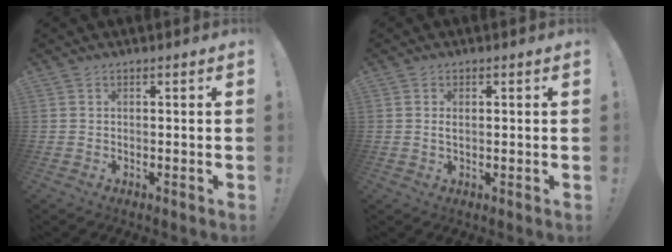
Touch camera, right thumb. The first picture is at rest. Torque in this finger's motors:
{"motor_torque": [0.26, -0.41, -0.10, 0.41, 0.03]}